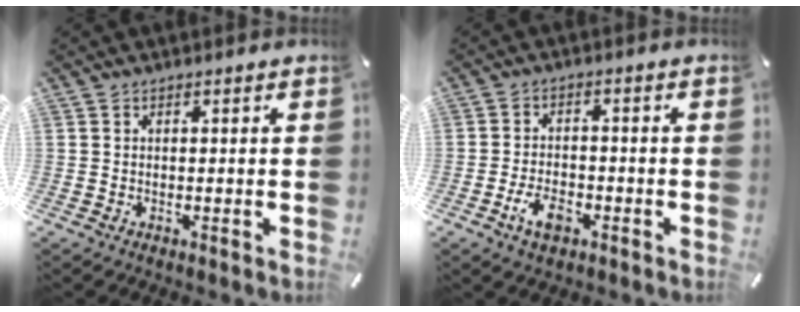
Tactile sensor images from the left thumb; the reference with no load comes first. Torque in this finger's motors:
{"motor_torque": [0.27, 1.86, 0.03, 0.08, 0.10]}